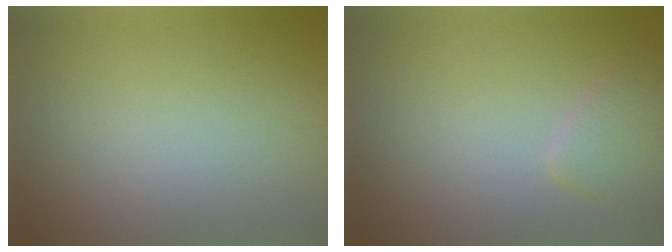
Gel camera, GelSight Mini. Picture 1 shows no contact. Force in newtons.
{"total": 2.5, "press": 2.5, "slide": 0.2}